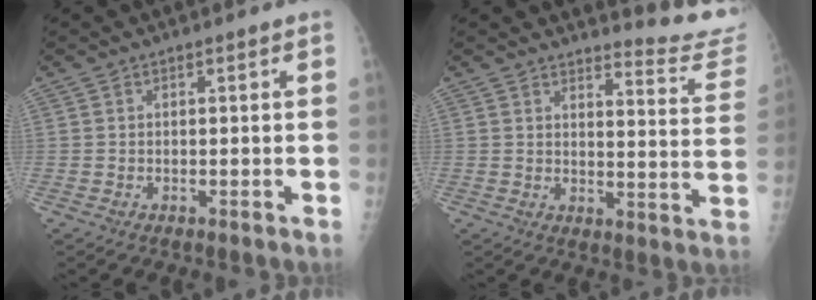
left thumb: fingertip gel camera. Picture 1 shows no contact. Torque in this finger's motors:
{"motor_torque": [0.02, -0.19, -0.01, -0.01, 0.05]}